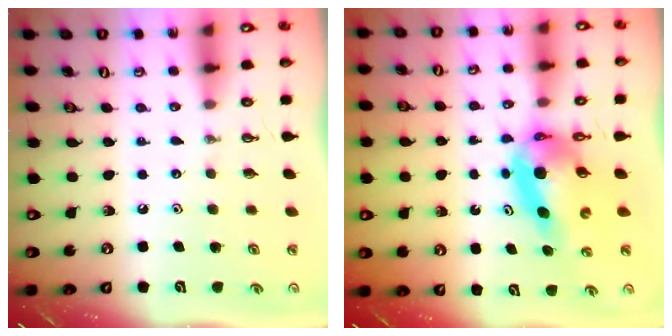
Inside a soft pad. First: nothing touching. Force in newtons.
{"total": 8.0, "press": 8.0, "slide": 0.9}